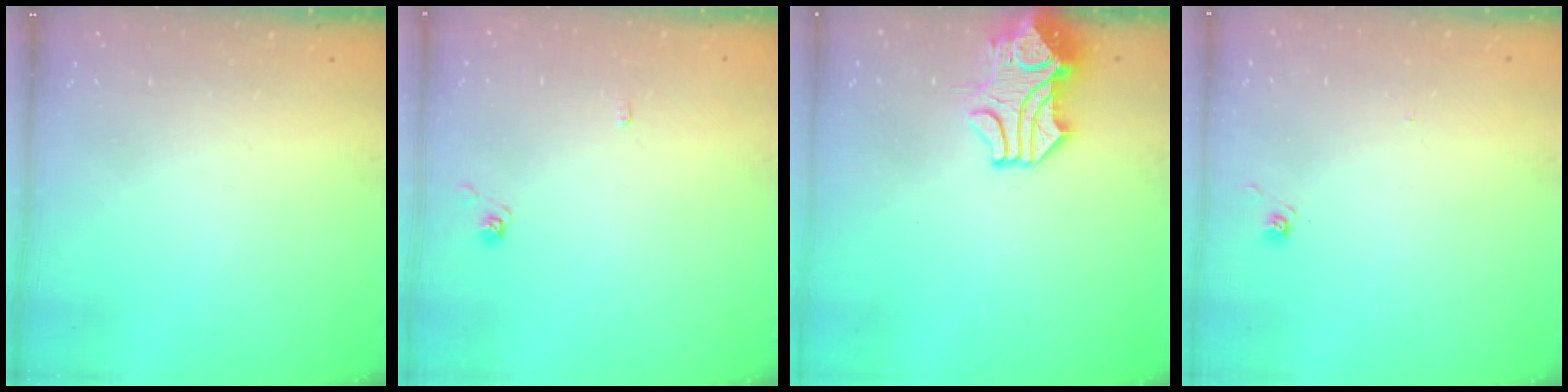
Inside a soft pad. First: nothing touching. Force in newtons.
{"total": 2.0, "press": 2.0, "slide": 0.2}
{"total": 2.0, "press": 1.6, "slide": 1.1}
{"total": 2.7, "press": 2.7, "slide": 0.2}